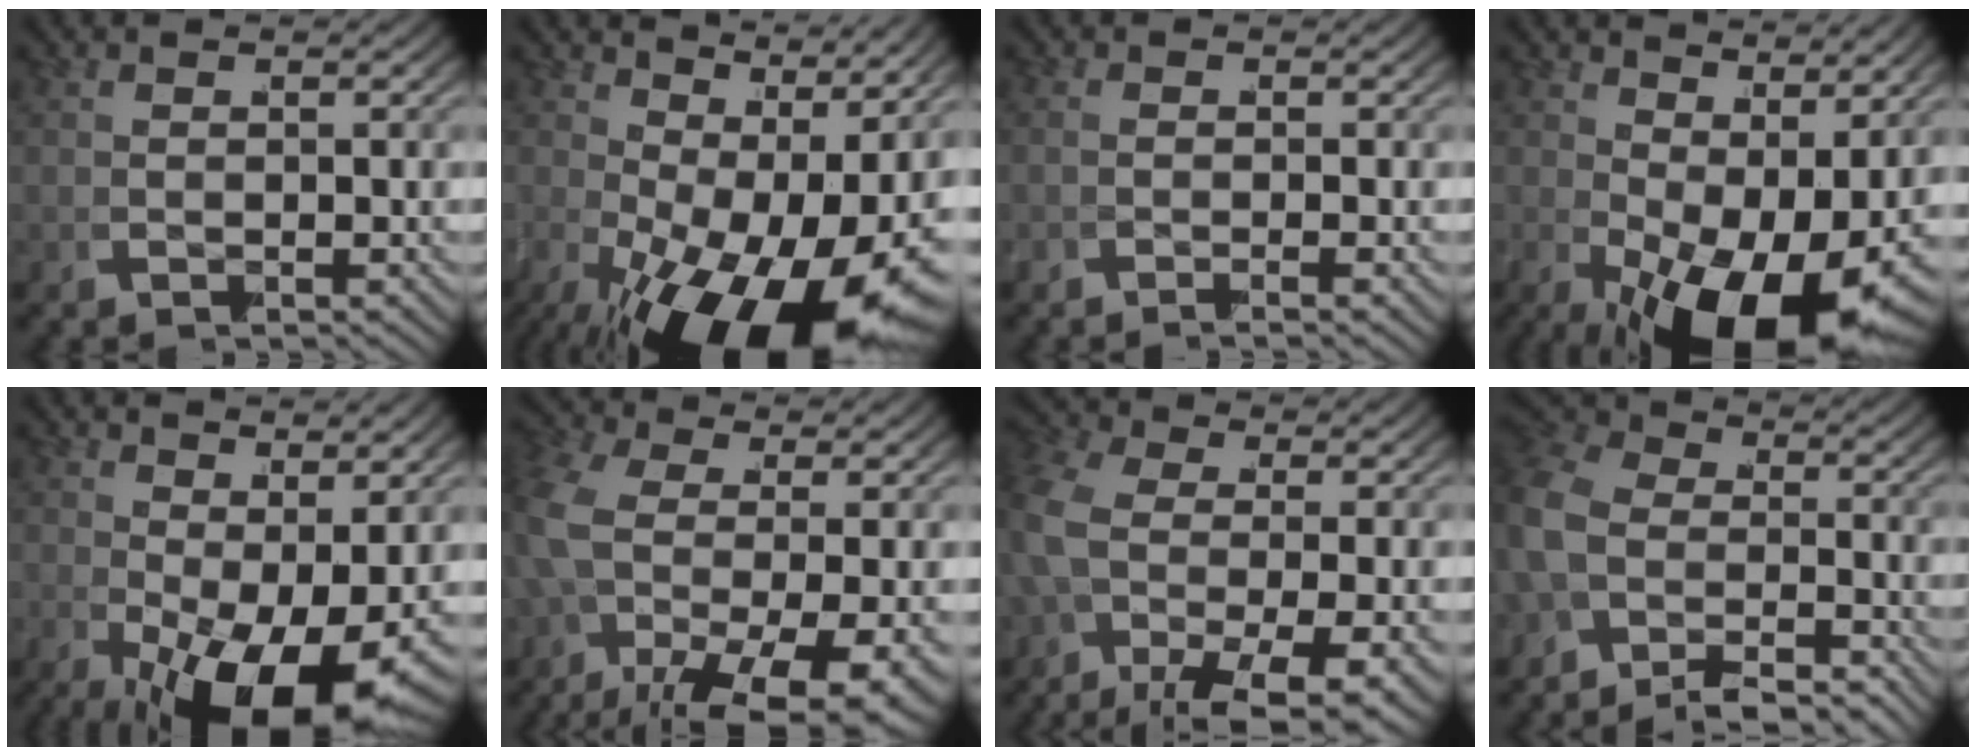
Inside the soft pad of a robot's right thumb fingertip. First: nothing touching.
{"total": 12.9, "force": [-2.2, 6.8, 10.7], "torque": [-0.160, -0.053, -0.001]}
{"total": 0.5, "force": [-0.4, -0.2, -0.1], "torque": [-0.004, 0.004, -0.015]}
{"total": 9.2, "force": [-1.4, 4.1, 8.1], "torque": [-0.115, -0.036, 0.001]}
{"total": 8.3, "force": [-1.6, 3.6, 7.3], "torque": [-0.100, -0.034, -0.005]}
{"total": 9.7, "force": [-2.1, 4.9, 8.1], "torque": [-0.171, -0.042, -0.007]}
{"total": 7.5, "force": [-2.9, 3.7, 5.8], "torque": [-0.133, -0.033, -0.028]}
{"total": 6.0, "force": [-2.6, 4.5, 3.0], "torque": [-0.049, -0.010, -0.055]}